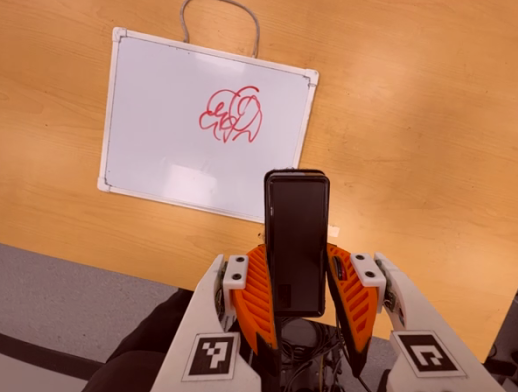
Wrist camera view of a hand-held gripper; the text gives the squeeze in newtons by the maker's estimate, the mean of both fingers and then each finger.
{"total": 4.9, "left": 3.4, "right": 6.5}